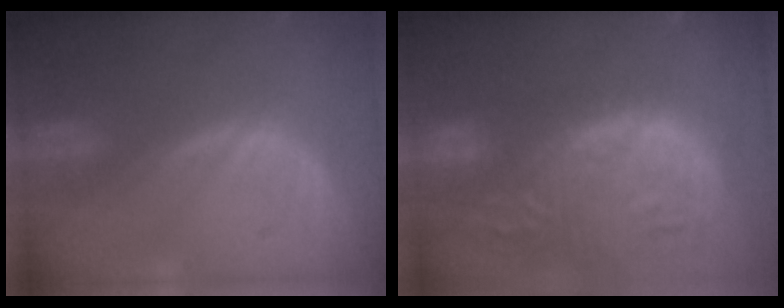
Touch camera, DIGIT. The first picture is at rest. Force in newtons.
{"total": 16.0, "press": 13.2, "slide": 9.0}